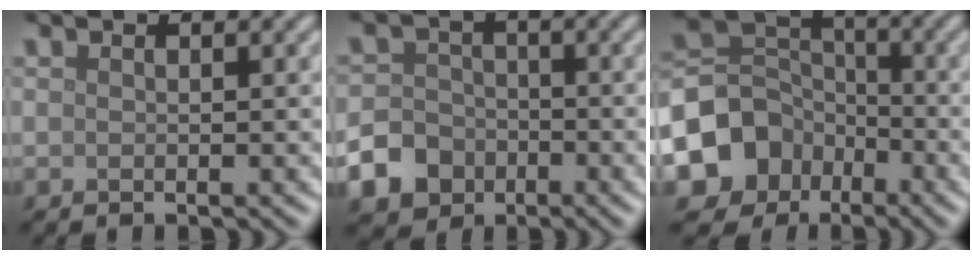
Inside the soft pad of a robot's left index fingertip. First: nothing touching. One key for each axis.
{"total": 8.5, "fx": -4.6, "fy": 6.8, "fz": 1.9, "tx": -0.034, "ty": -0.035, "tz": -0.100}
{"total": 7.5, "fx": -3.4, "fy": 6.1, "fz": 2.6, "tx": -0.047, "ty": -0.001, "tz": -0.074}